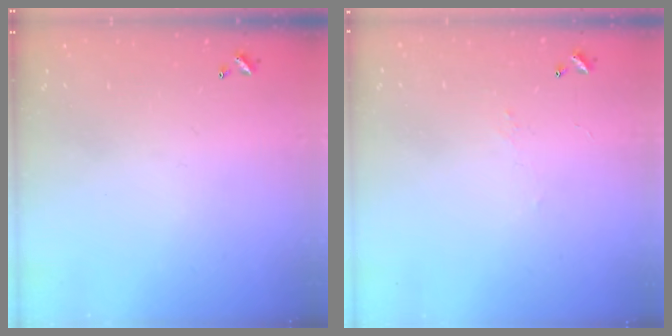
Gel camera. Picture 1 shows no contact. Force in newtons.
{"total": 2.0, "press": 1.9, "slide": 0.7}